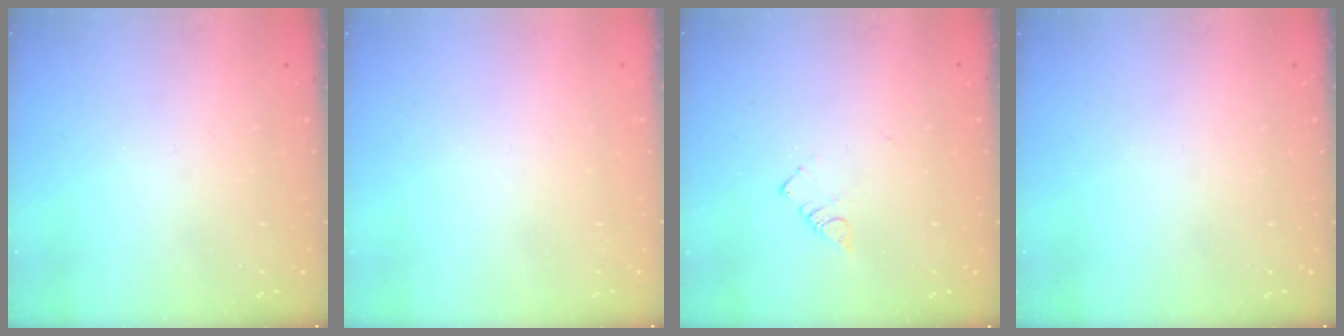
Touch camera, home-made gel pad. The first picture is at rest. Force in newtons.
{"total": 1.5, "press": 1.5, "slide": 0.1}
{"total": 2.7, "press": 2.7, "slide": 0.4}
{"total": 0.0}